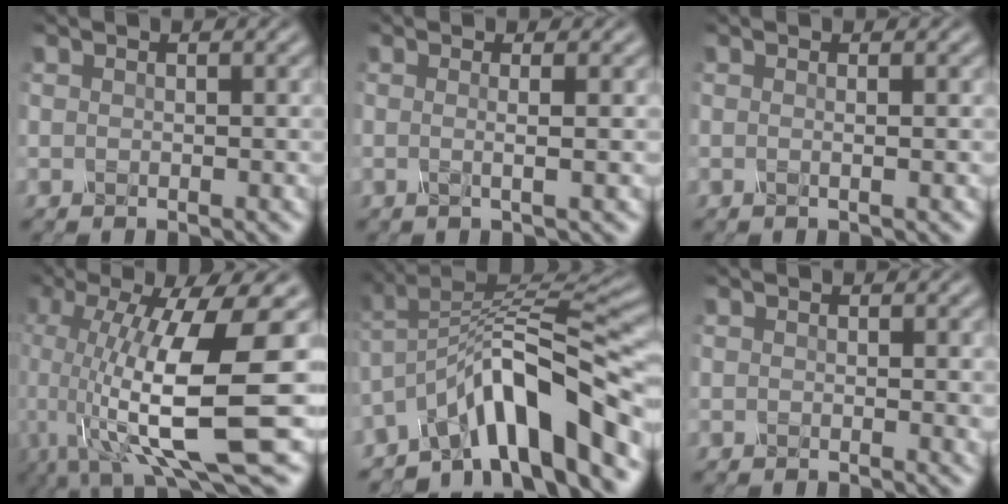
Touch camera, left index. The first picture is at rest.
{"total": 2.2, "force": [0.2, 0.8, 2.0], "torque": [-0.024, 0.002, -0.023]}
{"total": 1.1, "force": [0.0, 0.5, 1.0], "torque": [-0.011, -0.001, -0.012]}
{"total": 14.1, "force": [-1.7, 3.3, 13.6], "torque": [-0.239, -0.004, -0.019]}
{"total": 9.2, "force": [-5.9, 2.3, 6.7], "torque": [-0.086, 0.018, -0.108]}
{"total": 0.9, "force": [0.3, 0.3, 0.9], "torque": [-0.005, 0.000, 0.004]}